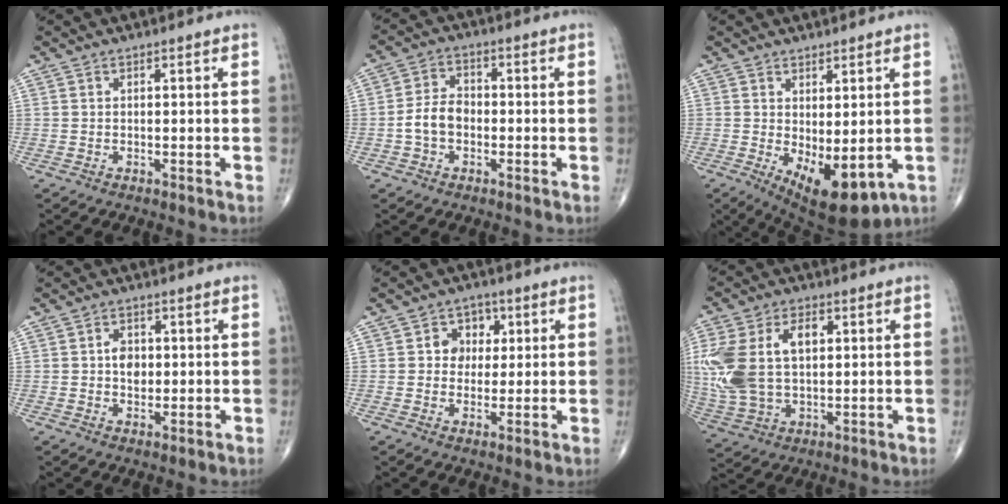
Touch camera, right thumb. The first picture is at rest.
{"total": 5.9, "force": [-1.4, 4.2, 3.9], "torque": [-0.067, 0.023, -0.034]}
{"total": 11.1, "force": [-2.3, 4.9, 9.7], "torque": [-0.134, -0.017, -0.012]}
{"total": 4.3, "force": [0.2, 3.1, 2.9], "torque": [-0.030, 0.001, 0.002]}
{"total": 6.1, "force": [1.3, 5.3, 2.8], "torque": [-0.002, 0.004, 0.014]}
{"total": 18.1, "force": [2.8, 11.4, 13.8], "torque": [-0.306, 0.010, 0.061]}